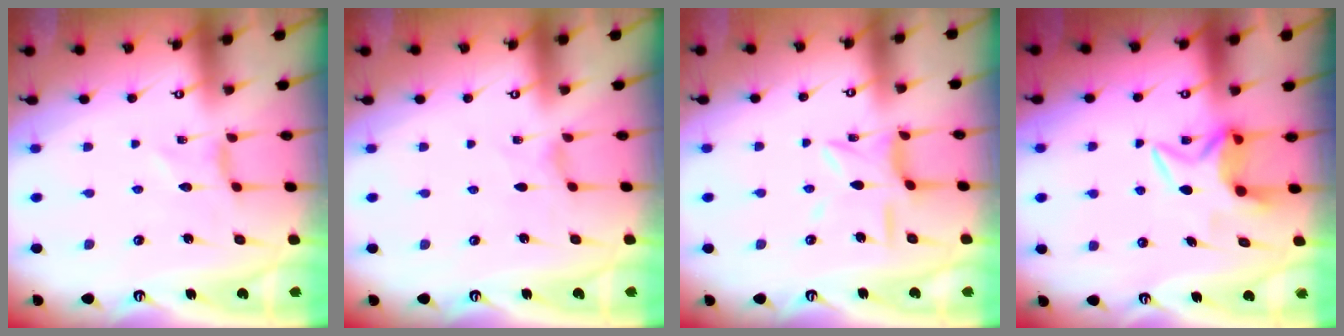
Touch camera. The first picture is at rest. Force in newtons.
{"total": 0.7, "press": 0.6, "slide": 0.2}
{"total": 8.1, "press": 8.1, "slide": 0.6}
{"total": 7.0, "press": 7.0, "slide": 0.6}